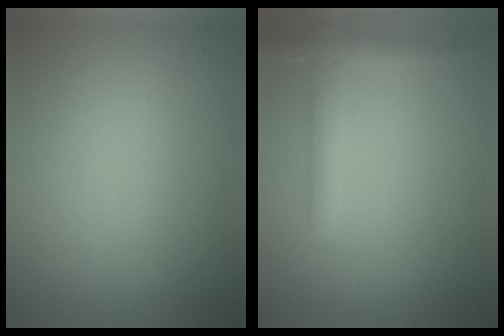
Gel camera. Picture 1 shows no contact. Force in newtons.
{"total": 2.3, "press": 2.3, "slide": 0.2}